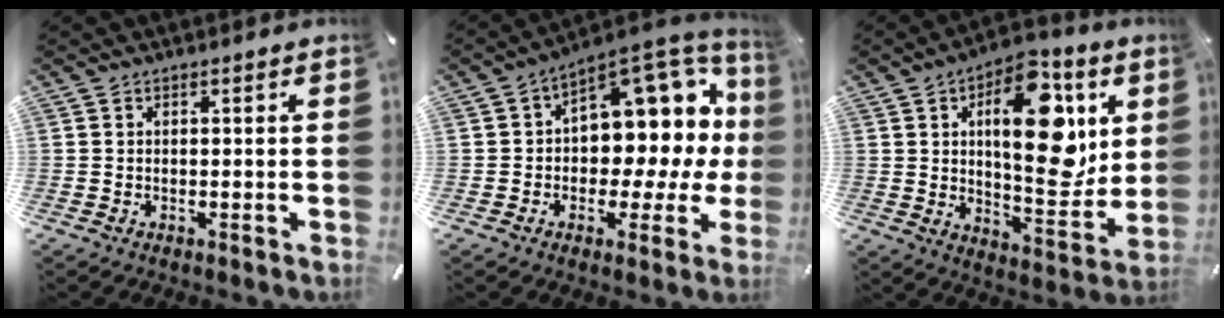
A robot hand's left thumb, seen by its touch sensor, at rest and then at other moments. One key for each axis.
{"total": 13.1, "fx": 4.6, "fy": 8.7, "fz": 8.6, "tx": -0.102, "ty": -0.057, "tz": 0.078}
{"total": 20.6, "fx": 6.6, "fy": 9.8, "fz": 16.8, "tx": -0.225, "ty": -0.034, "tz": 0.103}